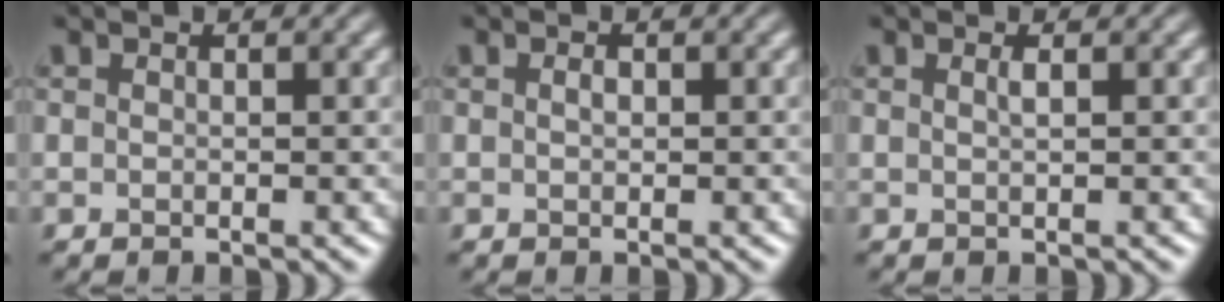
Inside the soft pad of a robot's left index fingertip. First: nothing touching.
{"total": 0.7, "force": [0.1, 0.4, 0.5], "torque": [-0.011, 0.001, 0.001]}
{"total": 0.8, "force": [0.3, 0.3, 0.7], "torque": [-0.009, 0.004, 0.003]}